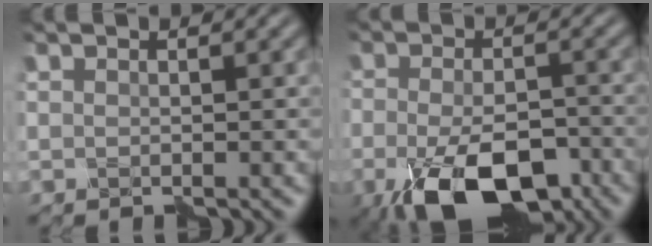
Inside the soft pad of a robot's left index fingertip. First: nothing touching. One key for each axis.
{"total": 10.6, "fx": -5.8, "fy": 4.7, "fz": 7.6, "tx": -0.140, "ty": -0.020, "tz": -0.094}